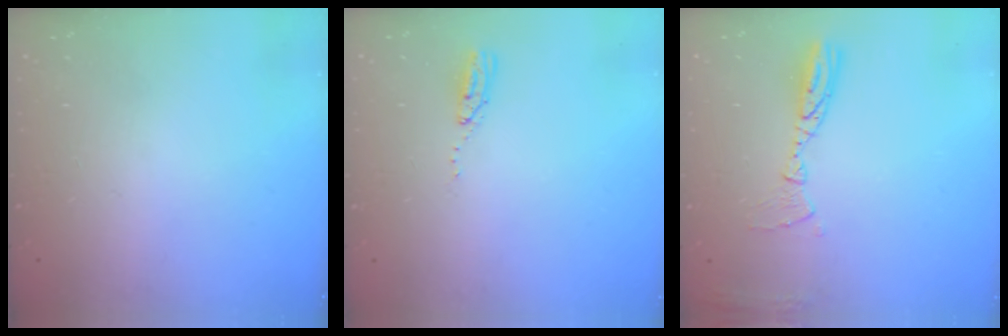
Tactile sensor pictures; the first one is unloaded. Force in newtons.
{"total": 3.8, "press": 3.8, "slide": 0.3}
{"total": 10.0, "press": 10.0, "slide": 0.8}